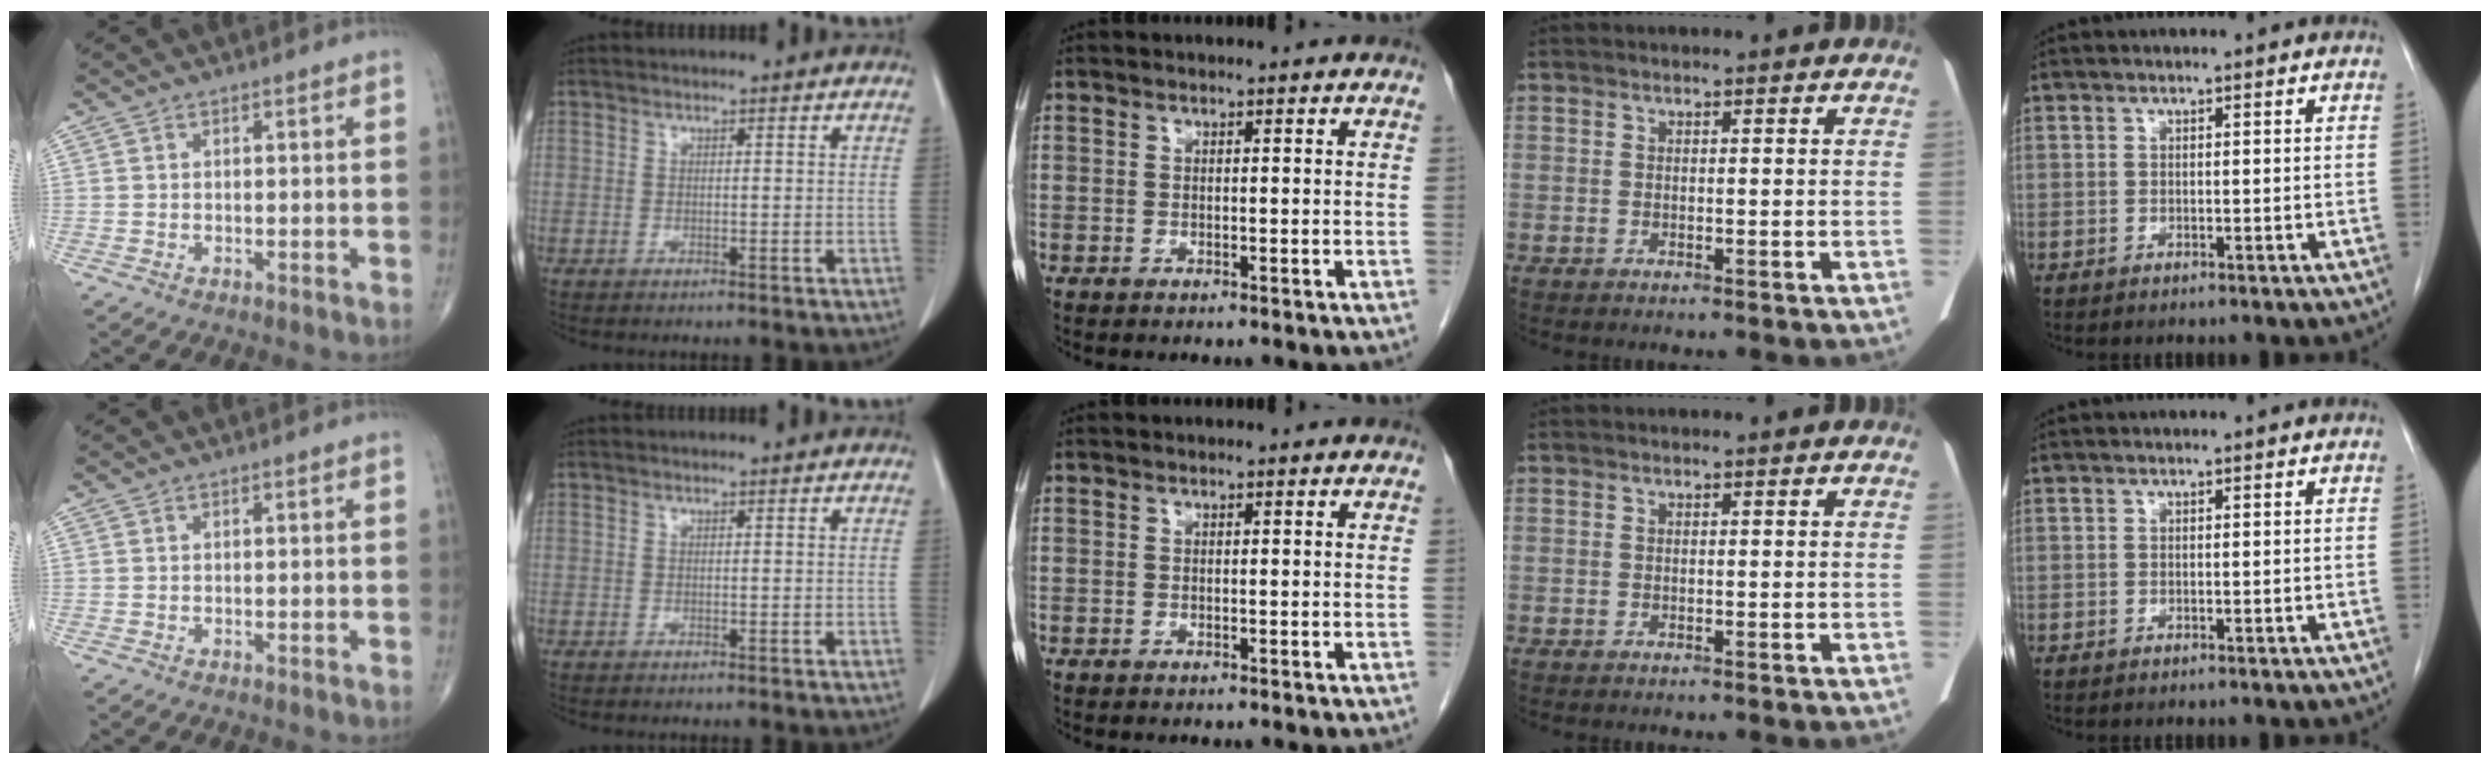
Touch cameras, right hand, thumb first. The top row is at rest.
{}